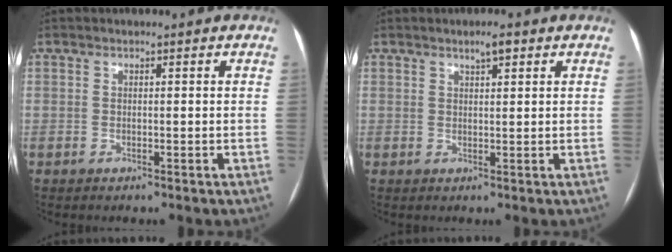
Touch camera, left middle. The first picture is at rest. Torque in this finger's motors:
{"motor_torque": [0.04, -0.07, 0.08, 0.00]}